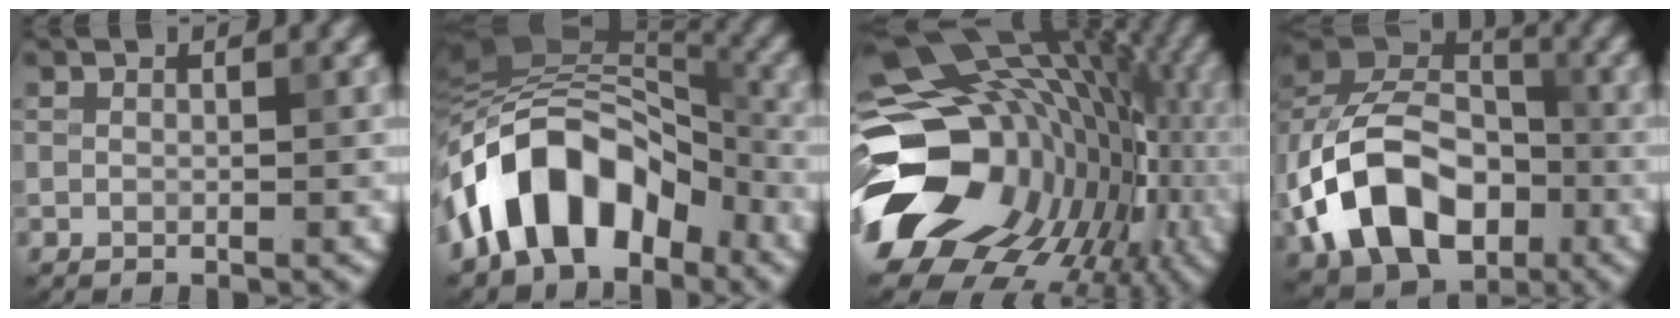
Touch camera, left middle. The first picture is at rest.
{"total": 11.7, "force": [-5.0, 7.0, 7.9], "torque": [-0.116, 0.027, -0.097]}
{"total": 21.8, "force": [-3.2, 17.3, 12.9], "torque": [-0.202, -0.018, -0.063]}
{"total": 13.0, "force": [-4.1, 8.8, 8.6], "torque": [-0.168, 0.008, -0.086]}